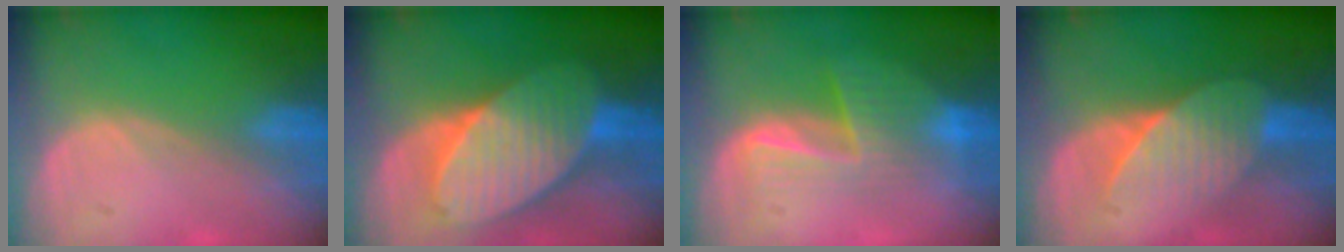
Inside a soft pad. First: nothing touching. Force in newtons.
{"total": 10.1, "press": 10.1, "slide": 0.6}
{"total": 6.8, "press": 6.4, "slide": 2.3}
{"total": 7.1, "press": 6.7, "slide": 2.2}